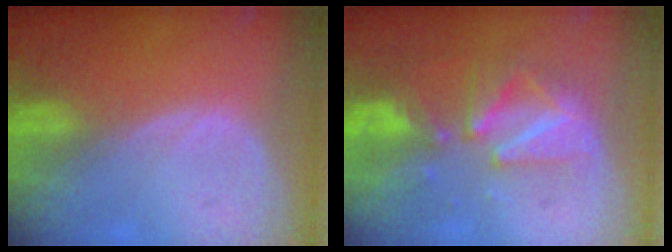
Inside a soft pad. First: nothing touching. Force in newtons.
{"total": 9.5, "press": 8.6, "slide": 4.0}